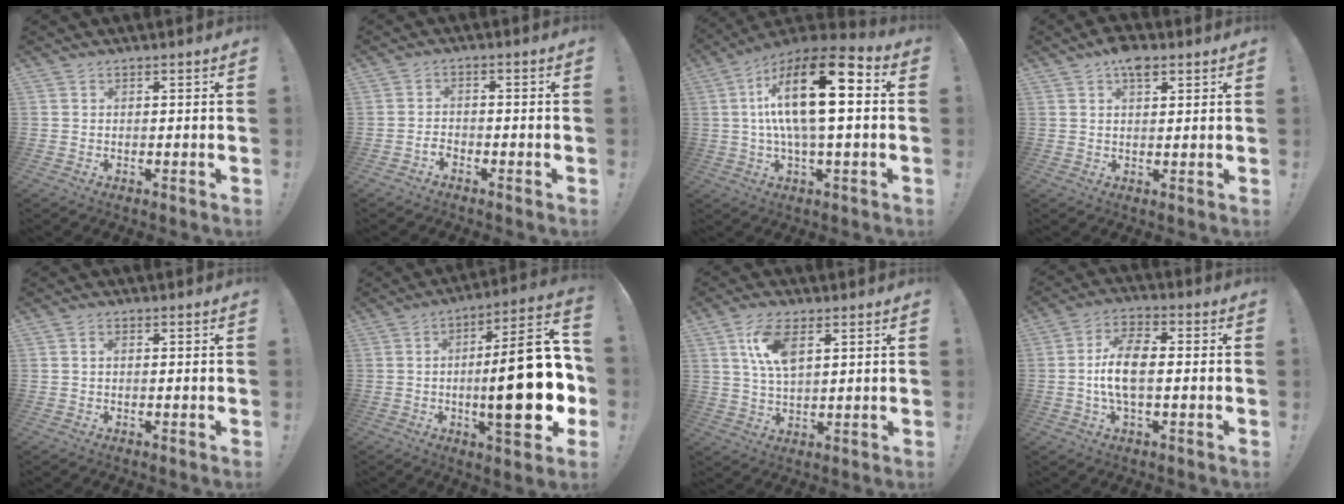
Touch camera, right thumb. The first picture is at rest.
{"total": 2.3, "force": [-1.8, 1.0, 1.0], "torque": [-0.013, 0.007, -0.033]}
{"total": 20.4, "force": [3.4, 6.6, 19.0], "torque": [-0.332, -0.014, 0.046]}
{"total": 5.8, "force": [3.3, 2.8, 3.8], "torque": [-0.055, -0.013, 0.057]}
{"total": 1.2, "force": [0.1, 0.7, 0.9], "torque": [-0.016, 0.002, 0.000]}
{"total": 24.4, "force": [-2.4, 6.3, 23.5], "torque": [-0.349, -0.005, -0.039]}
{"total": 9.8, "force": [4.0, 4.4, 7.7], "torque": [-0.158, -0.004, 0.070]}
{"total": 10.2, "force": [-0.7, 4.7, 9.0], "torque": [-0.170, 0.003, -0.014]}